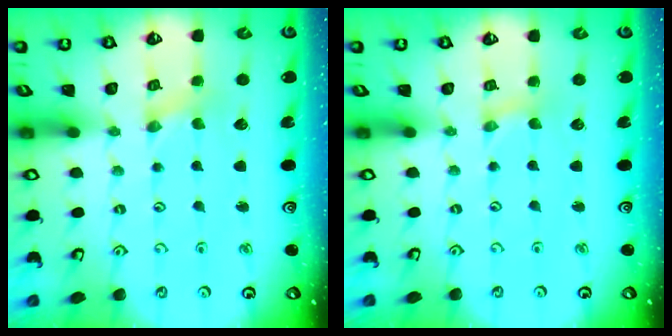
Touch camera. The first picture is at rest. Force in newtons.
{"total": 0.0}